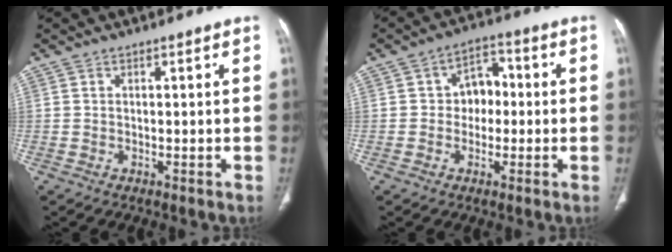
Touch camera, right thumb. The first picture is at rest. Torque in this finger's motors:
{"motor_torque": [-0.06, -0.04, -0.20, 0.37, 0.05]}